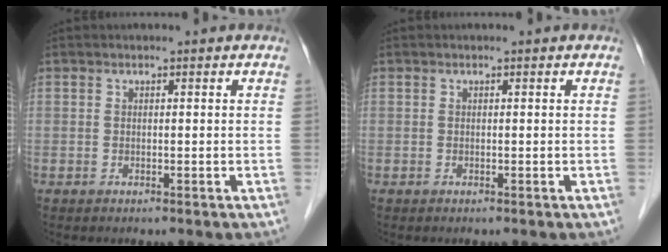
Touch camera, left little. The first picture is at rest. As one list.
[{"total": 0.0}]